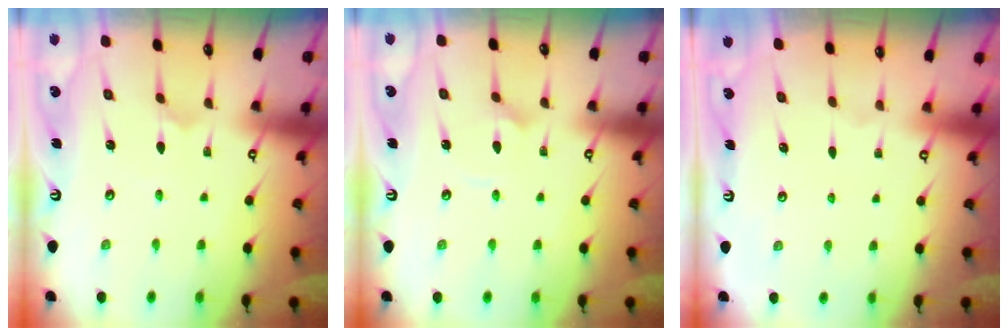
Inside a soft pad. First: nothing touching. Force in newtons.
{"total": 2.4, "press": 2.4, "slide": 0.2}
{"total": 0.0}